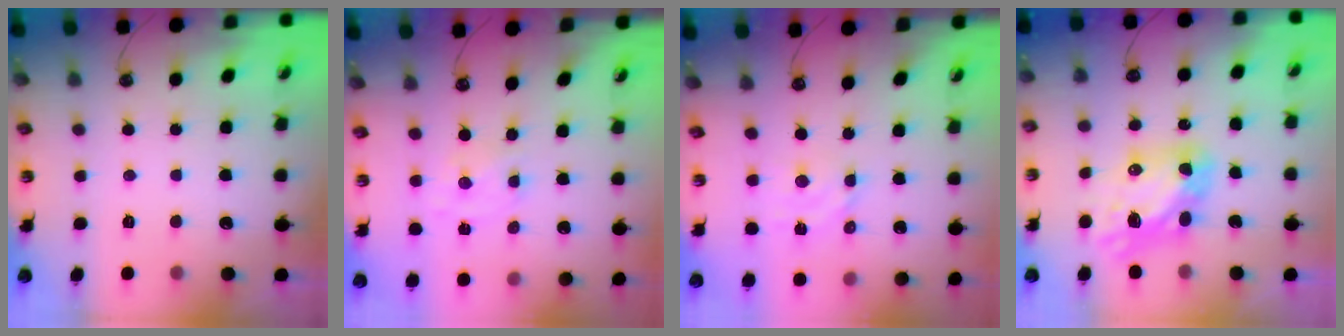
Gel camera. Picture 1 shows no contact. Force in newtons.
{"total": 0.9, "press": 0.8, "slide": 0.1}
{"total": 4.8, "press": 4.7, "slide": 0.8}
{"total": 10.4, "press": 10.3, "slide": 0.9}